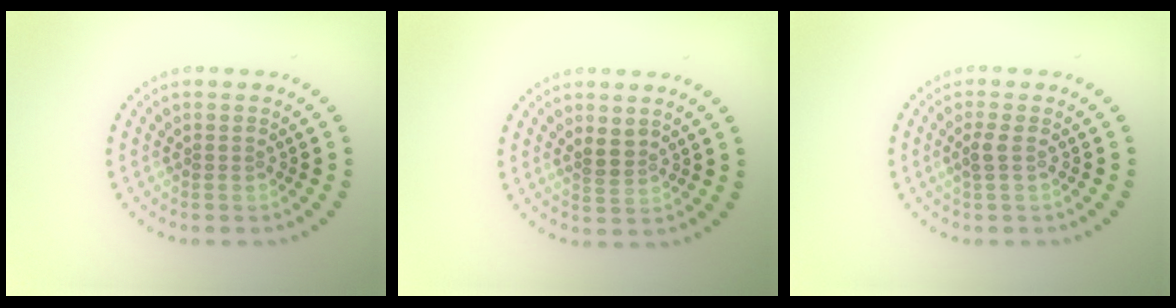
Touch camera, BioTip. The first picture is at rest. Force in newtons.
{"total": 1.4, "press": 1.2, "slide": 0.7}
{"total": 1.2, "press": 1.0, "slide": 0.6}